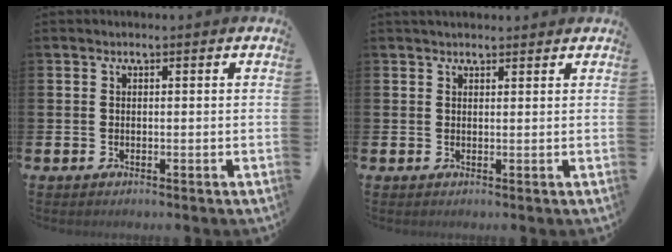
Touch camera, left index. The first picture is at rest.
{"total": 1.6, "force": [1.5, 0.4, 0.2], "torque": [0.003, -0.001, 0.025]}